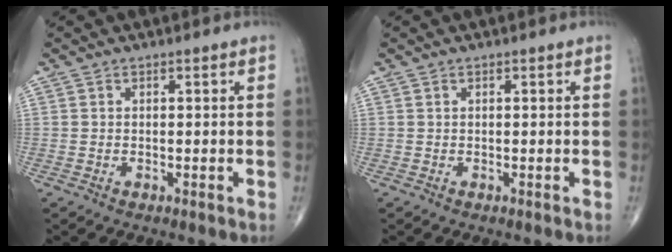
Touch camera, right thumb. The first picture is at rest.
{"total": 0.0}